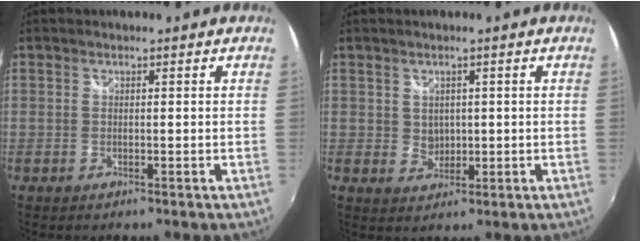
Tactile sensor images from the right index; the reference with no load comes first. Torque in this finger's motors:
{"motor_torque": [-0.84, 0.84, 0.00, 0.00]}